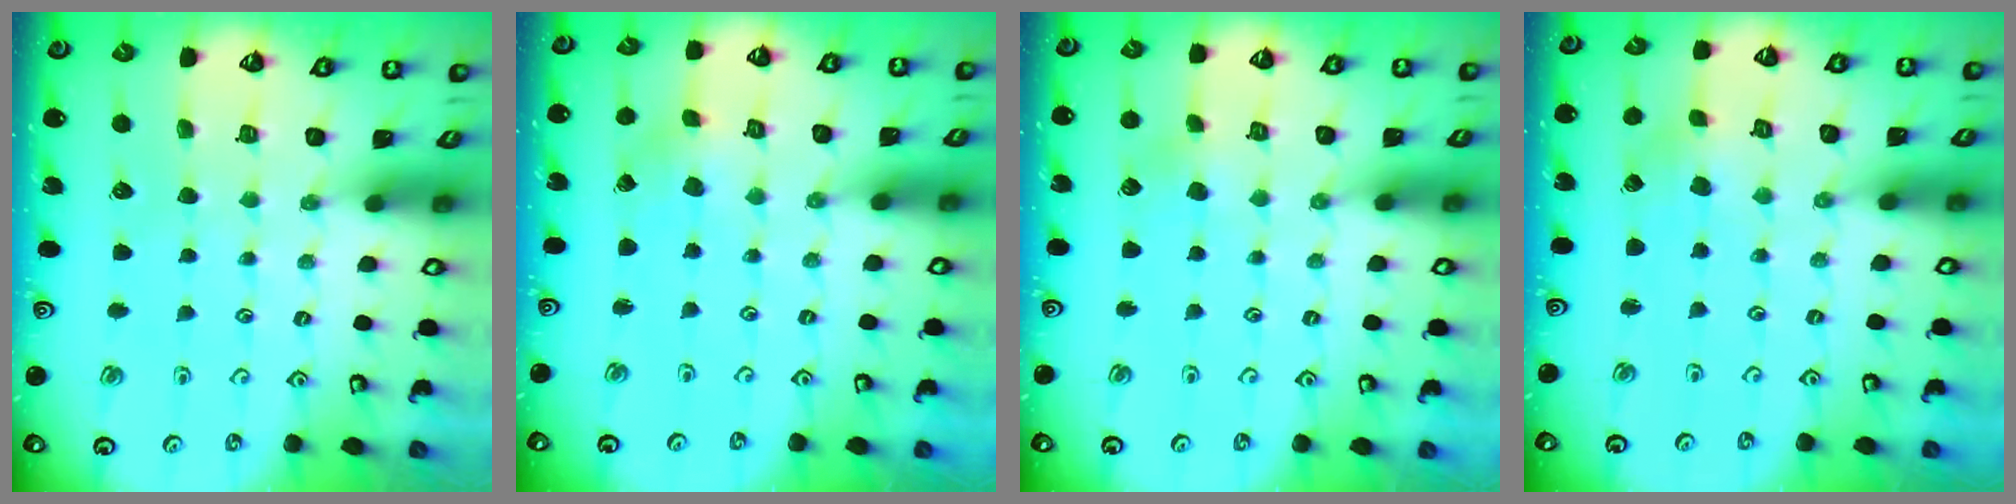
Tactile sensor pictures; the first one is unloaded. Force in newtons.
{"total": 1.1, "press": 1.0, "slide": 0.1}
{"total": 2.3, "press": 2.3, "slide": 0.2}
{"total": 0.9, "press": 0.9, "slide": 0.2}